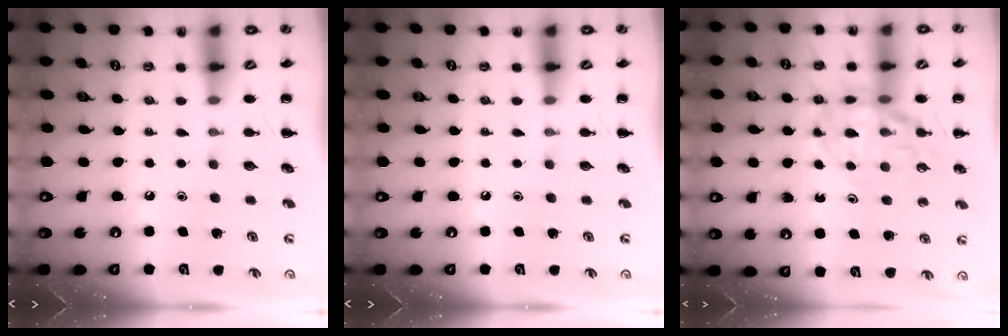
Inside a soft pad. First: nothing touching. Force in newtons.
{"total": 0.0}
{"total": 13.3, "press": 13.0, "slide": 2.9}